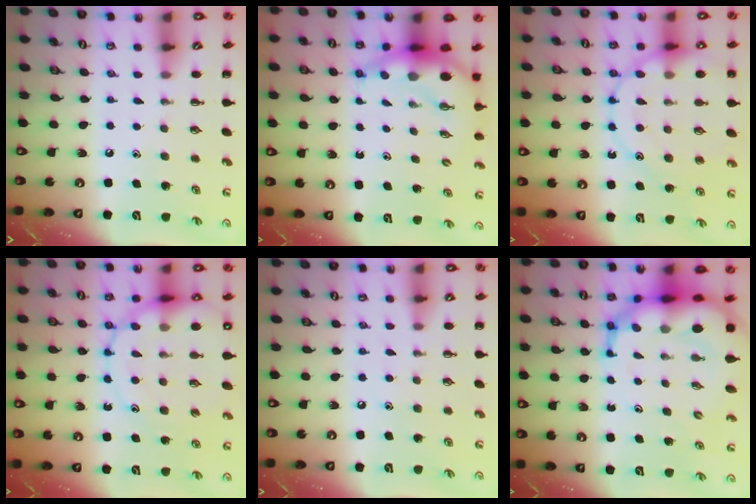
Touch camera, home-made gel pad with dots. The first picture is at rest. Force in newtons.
{"total": 6.8, "press": 6.6, "slide": 1.6}
{"total": 17.7, "press": 17.6, "slide": 2.1}
{"total": 16.6, "press": 16.4, "slide": 2.5}
{"total": 5.4, "press": 5.2, "slide": 1.6}
{"total": 15.9, "press": 15.3, "slide": 4.4}